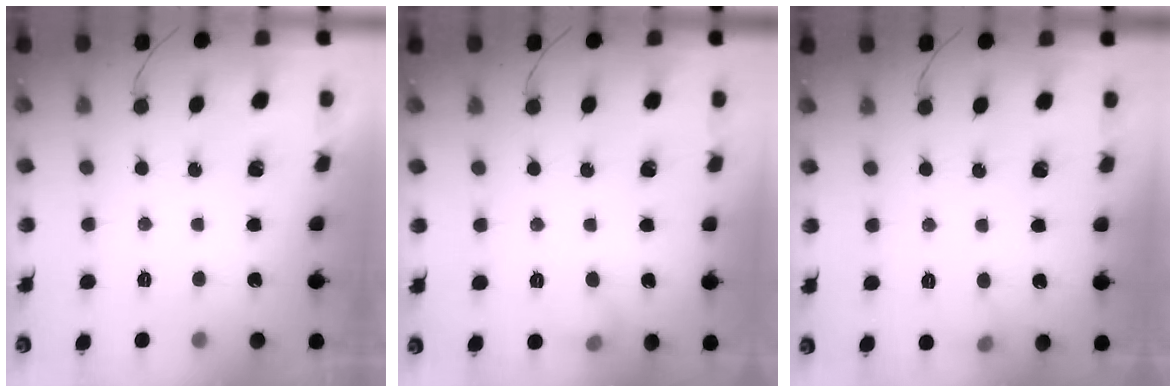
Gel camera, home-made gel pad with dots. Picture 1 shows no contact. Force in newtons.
{"total": 5.6, "press": 5.4, "slide": 1.5}
{"total": 5.2, "press": 5.0, "slide": 1.6}